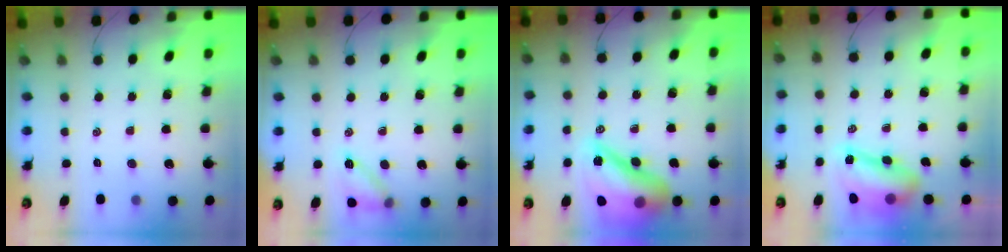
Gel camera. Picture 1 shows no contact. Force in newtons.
{"total": 9.8, "press": 9.8, "slide": 1.0}
{"total": 20.8, "press": 20.1, "slide": 5.3}
{"total": 8.9, "press": 8.6, "slide": 2.2}